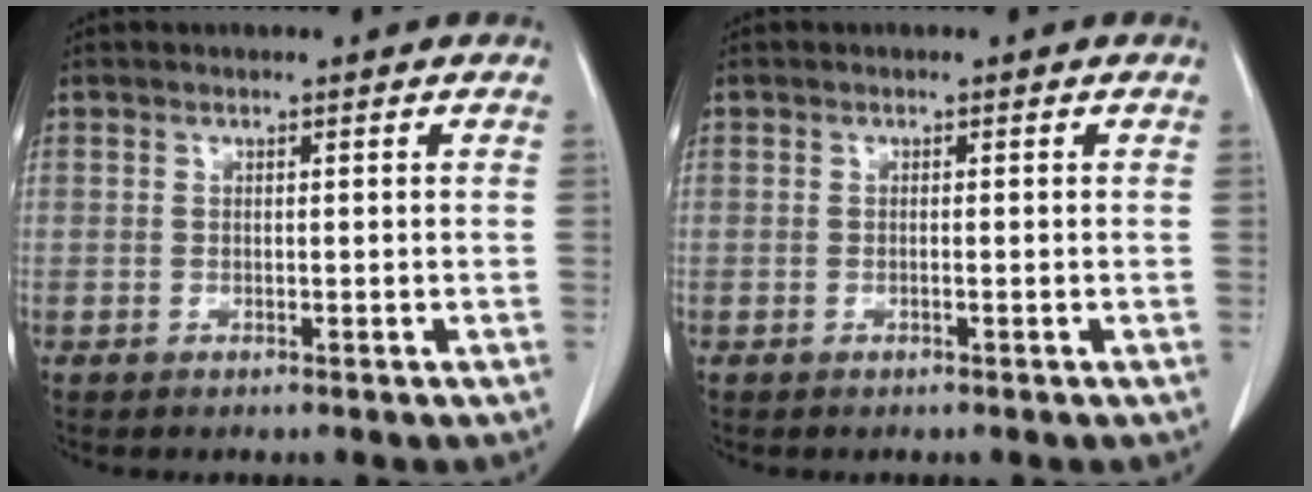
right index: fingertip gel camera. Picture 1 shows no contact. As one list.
[{"total": 0.0}]